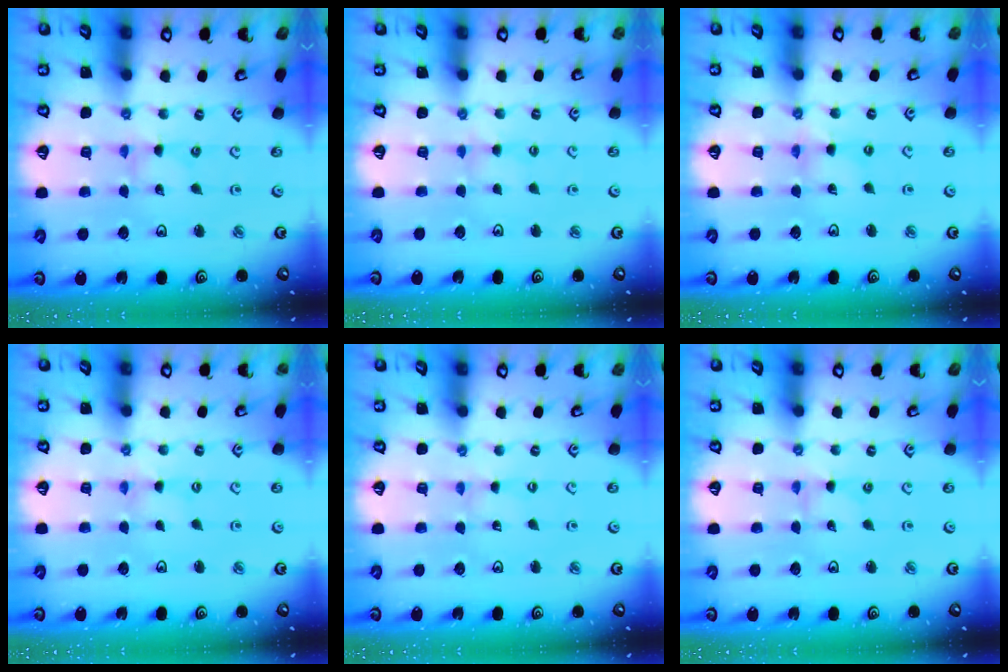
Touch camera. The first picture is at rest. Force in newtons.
{"total": 1.9, "press": 1.8, "slide": 0.4}
{"total": 2.0, "press": 1.9, "slide": 0.3}
{"total": 0.0}
{"total": 0.0}
{"total": 0.0}